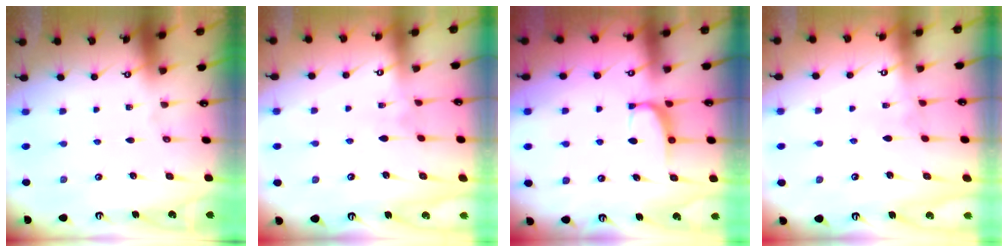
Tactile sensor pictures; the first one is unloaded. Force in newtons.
{"total": 3.7, "press": 3.7, "slide": 0.2}
{"total": 2.4, "press": 2.3, "slide": 0.7}
{"total": 3.0, "press": 3.0, "slide": 0.4}